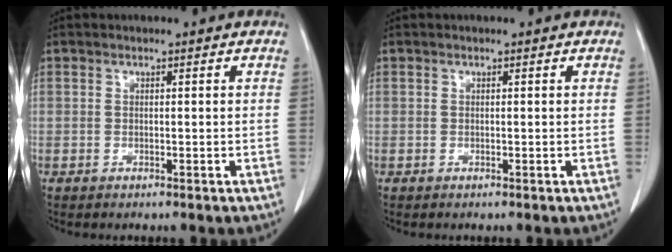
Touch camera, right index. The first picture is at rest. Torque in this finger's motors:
{"motor_torque": [0.00, 0.00, 0.00, 0.00]}